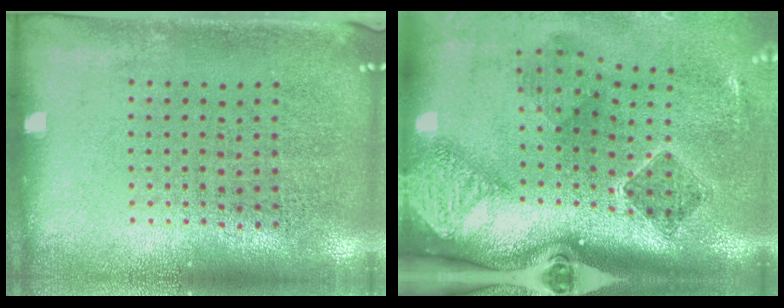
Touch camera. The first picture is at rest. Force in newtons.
{"total": 2.8, "press": 1.9, "slide": 2.1}